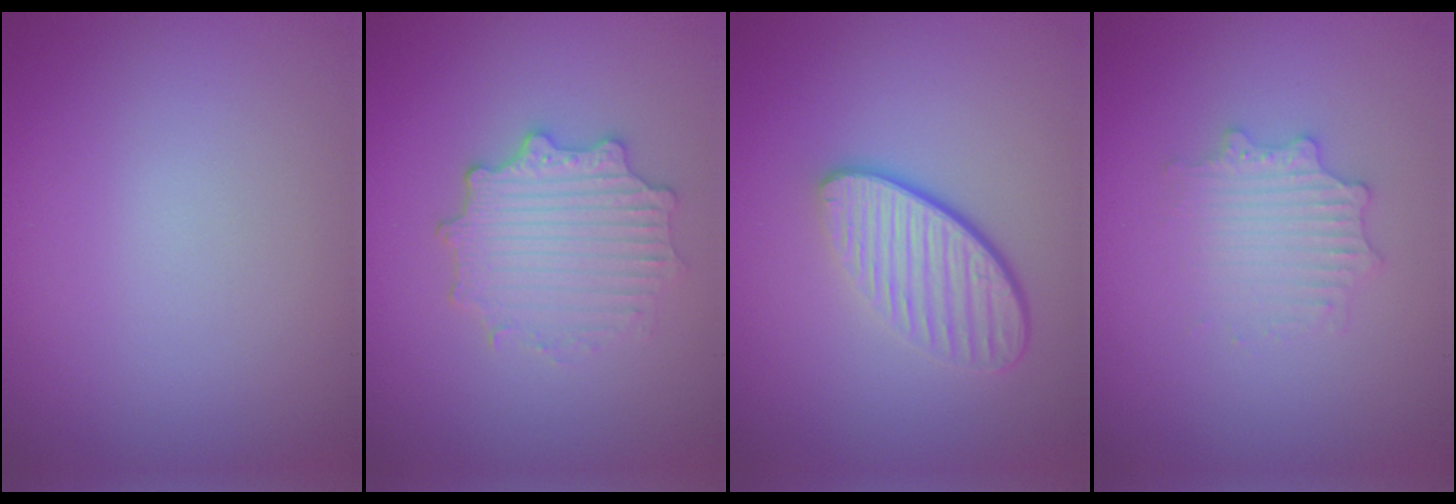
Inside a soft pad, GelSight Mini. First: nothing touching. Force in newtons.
{"total": 4.0, "press": 3.5, "slide": 1.8}
{"total": 4.4, "press": 3.0, "slide": 3.2}
{"total": 2.6, "press": 2.6, "slide": 0.4}